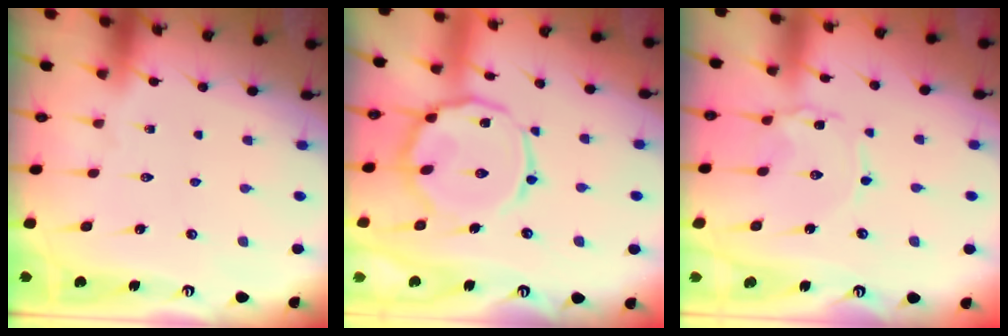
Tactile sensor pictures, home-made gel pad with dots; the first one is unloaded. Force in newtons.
{"total": 12.5, "press": 12.4, "slide": 0.9}
{"total": 1.9, "press": 1.9, "slide": 0.3}